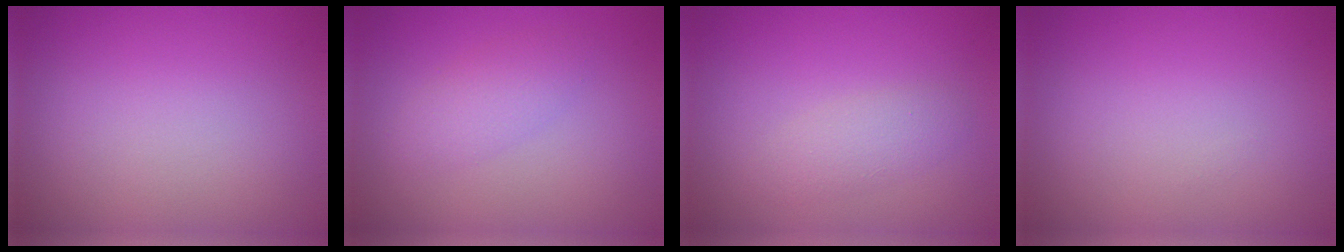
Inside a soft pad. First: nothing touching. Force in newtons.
{"total": 2.1, "press": 2.1, "slide": 0.1}
{"total": 1.9, "press": 1.9, "slide": 0.1}
{"total": 0.0}